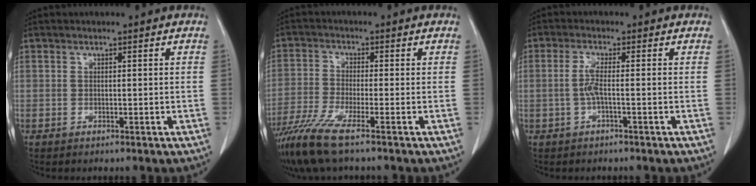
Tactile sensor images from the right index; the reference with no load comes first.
{"total": 8.0, "force": [-5.6, 0.3, 5.8], "torque": [-0.122, -0.021, -0.109]}
{"total": 2.7, "force": [-0.5, 0.0, 2.6], "torque": [-0.055, 0.001, -0.012]}